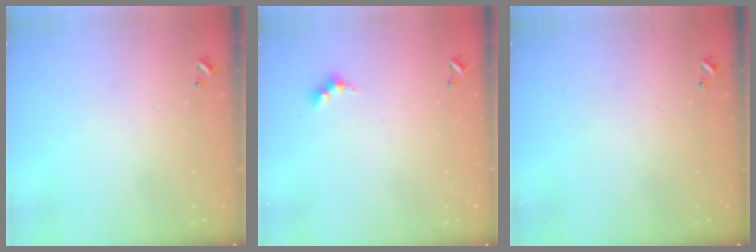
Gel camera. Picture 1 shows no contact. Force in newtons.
{"total": 3.0, "press": 2.9, "slide": 0.5}
{"total": 0.0}